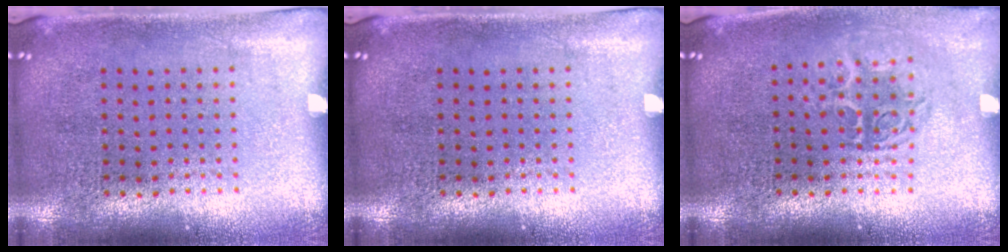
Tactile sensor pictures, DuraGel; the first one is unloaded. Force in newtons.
{"total": 0.0}
{"total": 1.5, "press": 1.2, "slide": 0.8}